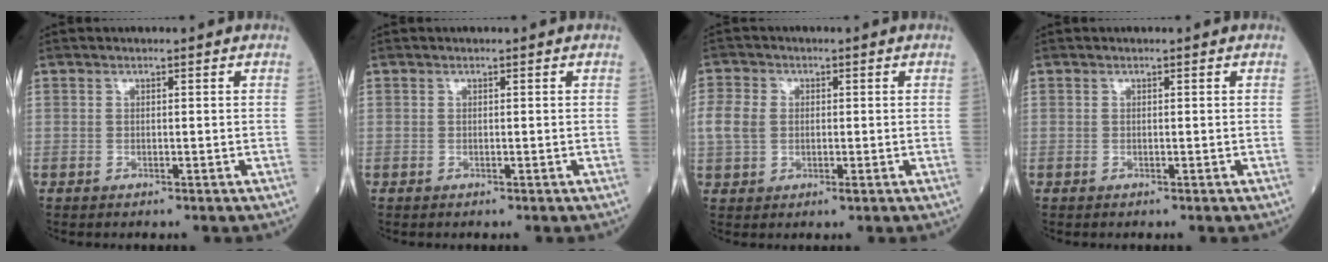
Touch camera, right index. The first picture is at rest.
{"total": 0.0}
{"total": 4.9, "force": [0.2, 3.5, 3.4], "torque": [-0.087, 0.005, 0.002]}
{"total": 0.0}